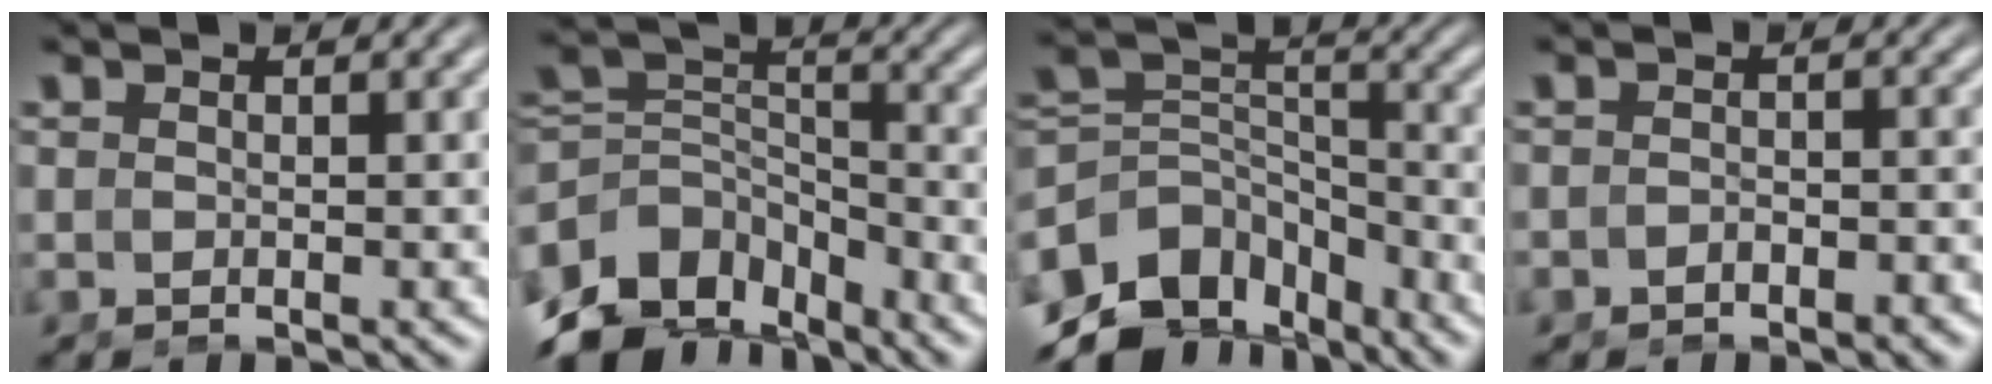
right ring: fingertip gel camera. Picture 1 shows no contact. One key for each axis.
{"total": 13.1, "fx": -5.6, "fy": 10.1, "fz": 6.3, "tx": -0.145, "ty": -0.069, "tz": -0.075}
{"total": 12.9, "fx": -5.8, "fy": 9.8, "fz": 6.1, "tx": -0.139, "ty": -0.063, "tz": -0.081}
{"total": 1.8, "fx": -1.7, "fy": 0.4, "fz": 0.2, "tx": -0.001, "ty": -0.002, "tz": -0.029}